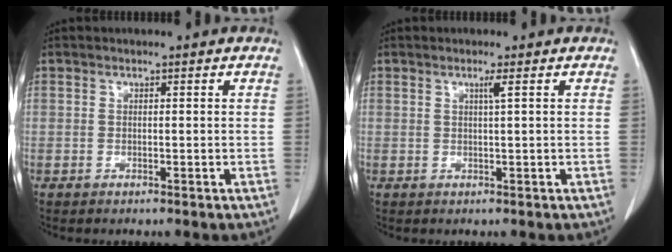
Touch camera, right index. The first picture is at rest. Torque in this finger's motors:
{"motor_torque": [0.20, 0.07, 0.01, 0.02]}